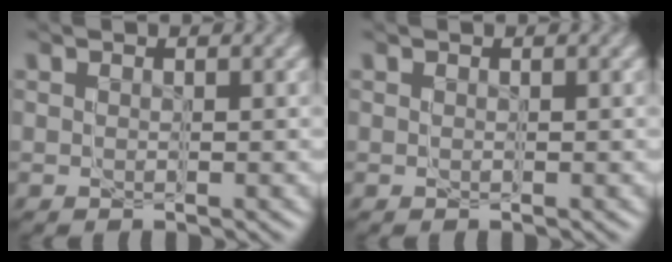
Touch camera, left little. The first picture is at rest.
{"total": 0.0}